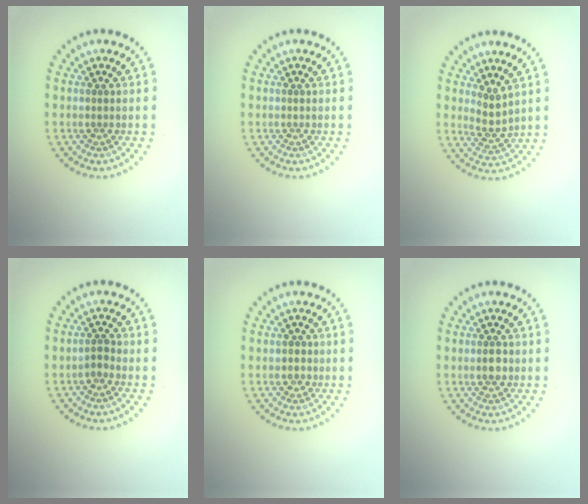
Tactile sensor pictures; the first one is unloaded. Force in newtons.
{"total": 0.0}
{"total": 2.0, "press": 1.5, "slide": 1.3}
{"total": 1.1, "press": 0.9, "slide": 0.7}
{"total": 1.2, "press": 1.0, "slide": 0.6}
{"total": 1.6, "press": 1.5, "slide": 0.3}